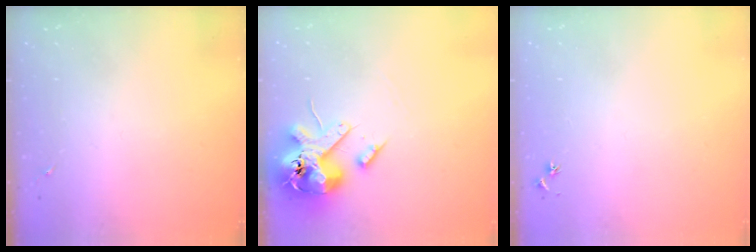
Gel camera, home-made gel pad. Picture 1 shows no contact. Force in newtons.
{"total": 16.8, "press": 16.5, "slide": 2.9}
{"total": 3.0, "press": 2.9, "slide": 0.4}